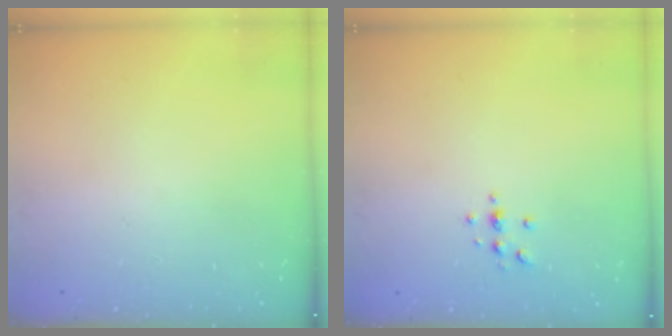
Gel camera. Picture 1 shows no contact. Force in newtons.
{"total": 2.9, "press": 2.9, "slide": 0.4}